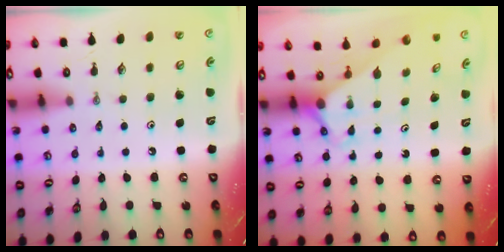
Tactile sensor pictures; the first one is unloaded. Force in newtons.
{"total": 2.8, "press": 2.8, "slide": 0.0}